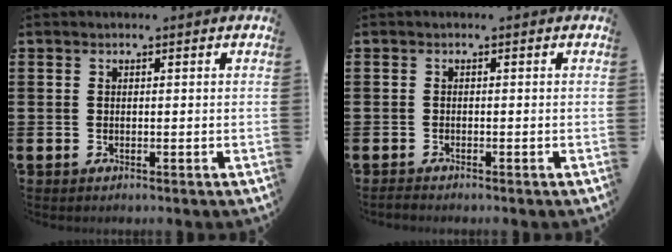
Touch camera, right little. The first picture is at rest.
{"total": 0.5, "force": [-0.5, 0.0, 0.1], "torque": [-0.003, -0.002, -0.010]}